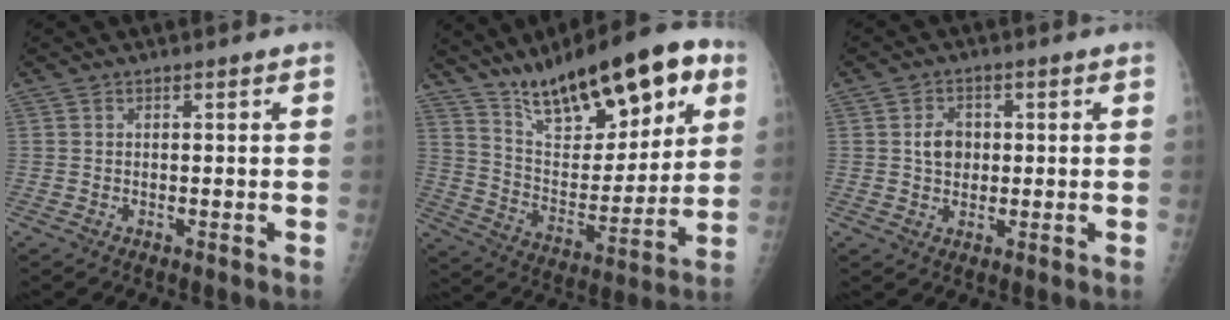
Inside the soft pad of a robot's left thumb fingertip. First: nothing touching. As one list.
[{"total": 23.9, "force": [14.1, 9.4, 16.9], "torque": [-0.215, -0.046, 0.238]}, {"total": 4.2, "force": [0.4, 3.4, 2.4], "torque": [-0.025, 0.001, 0.004]}]